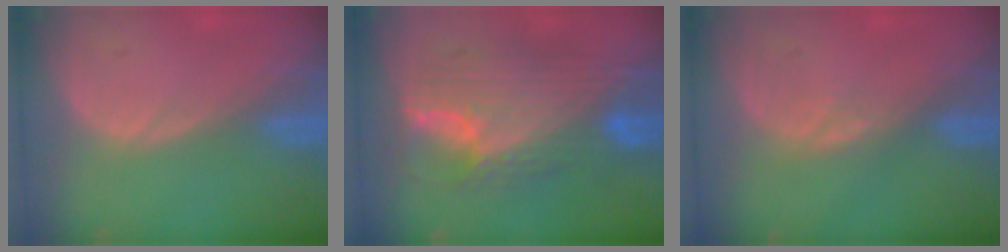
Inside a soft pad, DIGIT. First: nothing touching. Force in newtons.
{"total": 11.9, "press": 11.9, "slide": 1.1}
{"total": 1.4, "press": 1.4, "slide": 0.3}